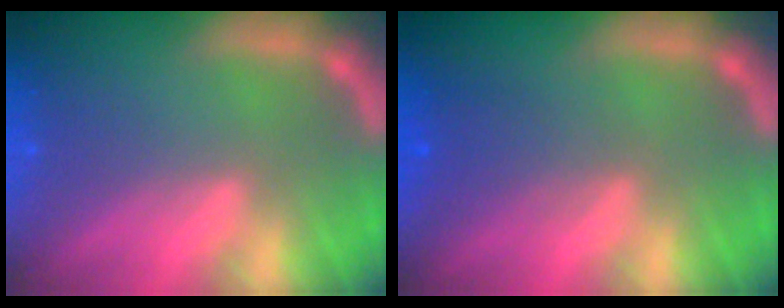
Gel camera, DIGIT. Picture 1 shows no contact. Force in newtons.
{"total": 2.5}